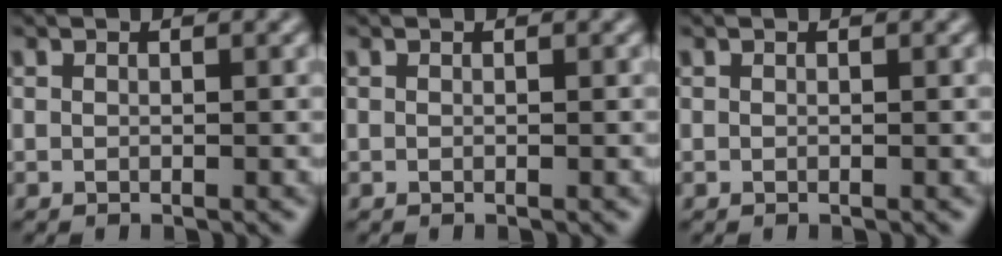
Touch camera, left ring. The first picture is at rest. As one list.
[{"total": 0.0}, {"total": 0.0}]